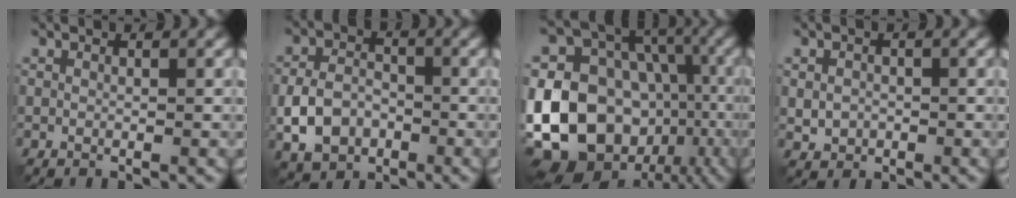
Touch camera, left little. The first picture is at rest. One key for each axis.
{"total": 5.1, "fx": -1.9, "fy": 3.7, "fz": 2.8, "tx": -0.055, "ty": 0.000, "tz": -0.041}
{"total": 20.4, "fx": -4.6, "fy": 16.4, "fz": 11.2, "tx": -0.213, "ty": -0.001, "tz": -0.080}
{"total": 1.9, "fx": -0.2, "fy": 1.6, "fz": 0.9, "tx": -0.015, "ty": -0.003, "tz": -0.005}